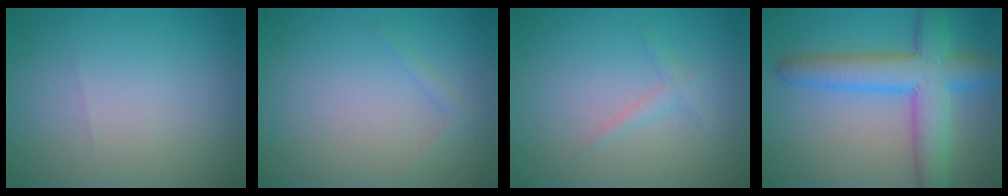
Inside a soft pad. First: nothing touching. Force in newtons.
{"total": 0.6, "press": 0.6, "slide": 0.1}
{"total": 1.1, "press": 1.1, "slide": 0.0}
{"total": 7.7, "press": 7.7, "slide": 0.2}